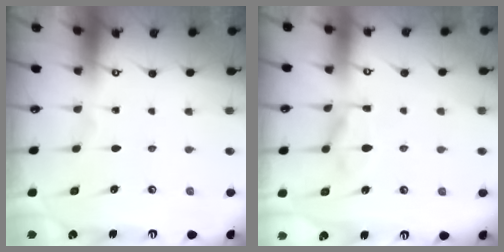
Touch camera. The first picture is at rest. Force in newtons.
{"total": 2.6, "press": 2.3, "slide": 1.2}